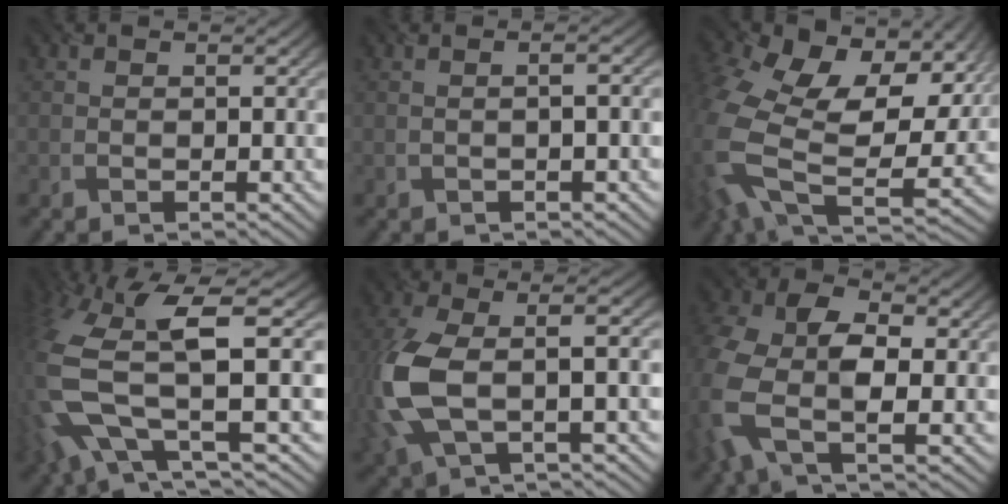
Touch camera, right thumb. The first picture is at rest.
{"total": 2.6, "force": [-0.1, 0.8, 2.5], "torque": [-0.023, 0.012, -0.007]}
{"total": 19.1, "force": [3.0, 13.4, 13.3], "torque": [-0.312, -0.052, 0.105]}
{"total": 13.8, "force": [0.7, 5.2, 12.8], "torque": [-0.312, -0.014, 0.028]}
{"total": 12.0, "force": [-1.3, 5.7, 10.5], "torque": [-0.261, -0.013, -0.026]}
{"total": 11.2, "force": [-1.4, 6.7, 8.8], "torque": [-0.242, -0.012, -0.035]}